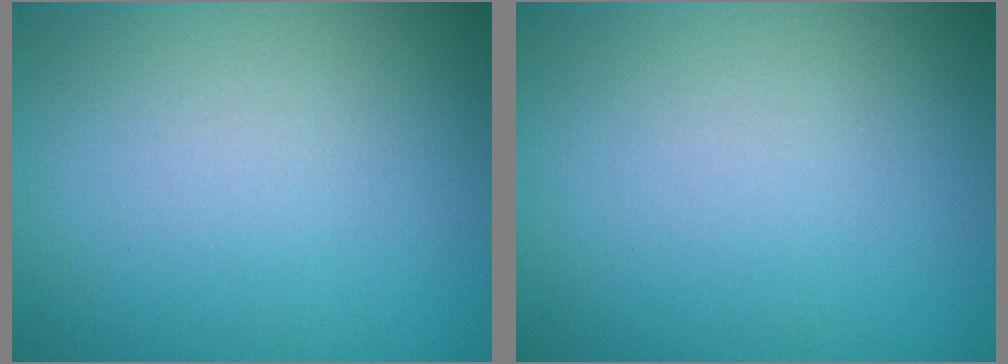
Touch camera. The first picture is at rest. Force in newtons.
{"total": 0.0}